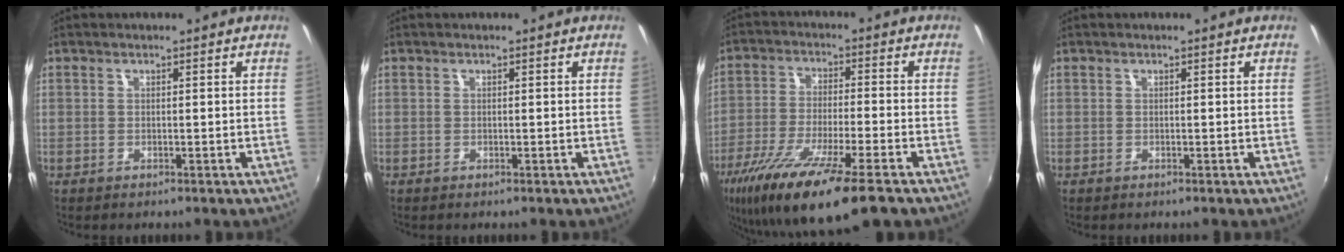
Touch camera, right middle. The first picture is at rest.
{"total": 0.0}
{"total": 17.4, "force": [-11.6, 2.4, 12.8], "torque": [-0.246, -0.046, -0.202]}
{"total": 0.0}